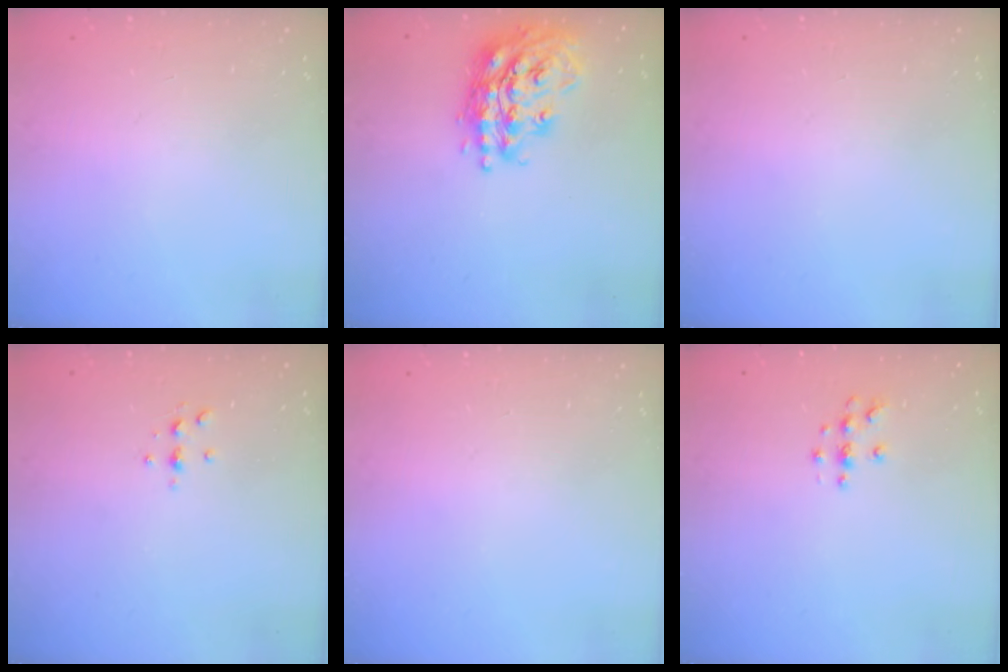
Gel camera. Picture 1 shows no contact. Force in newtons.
{"total": 19.6, "press": 19.5, "slide": 1.5}
{"total": 0.0}
{"total": 3.3, "press": 3.2, "slide": 0.4}
{"total": 0.0}
{"total": 4.2, "press": 4.2, "slide": 0.5}